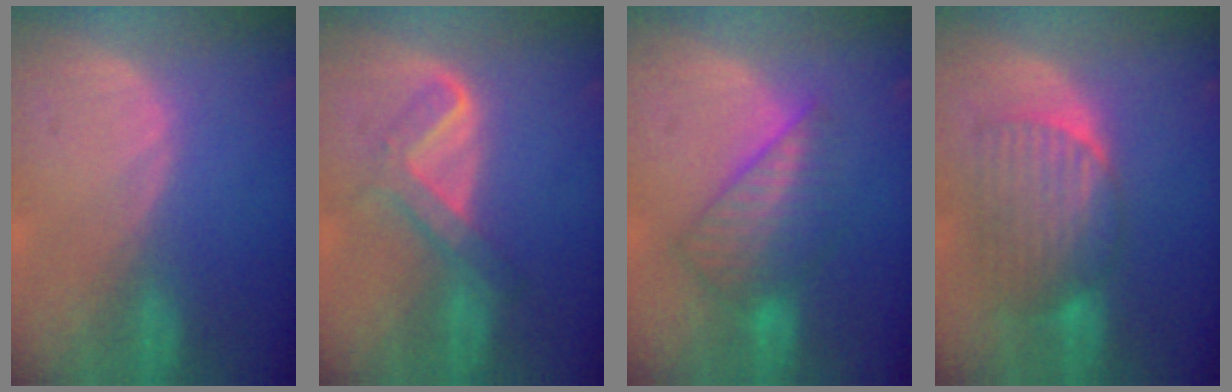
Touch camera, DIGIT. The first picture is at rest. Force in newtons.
{"total": 5.8, "press": 5.2, "slide": 2.5}
{"total": 7.1, "press": 6.8, "slide": 1.9}
{"total": 7.4, "press": 7.3, "slide": 0.9}